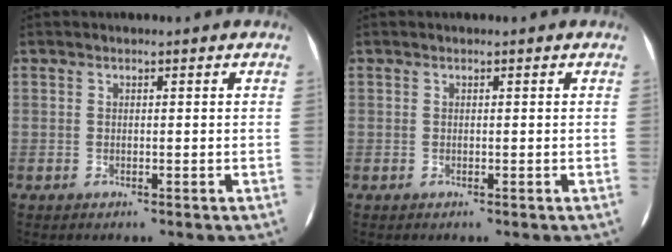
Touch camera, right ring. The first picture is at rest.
{"total": 0.0}